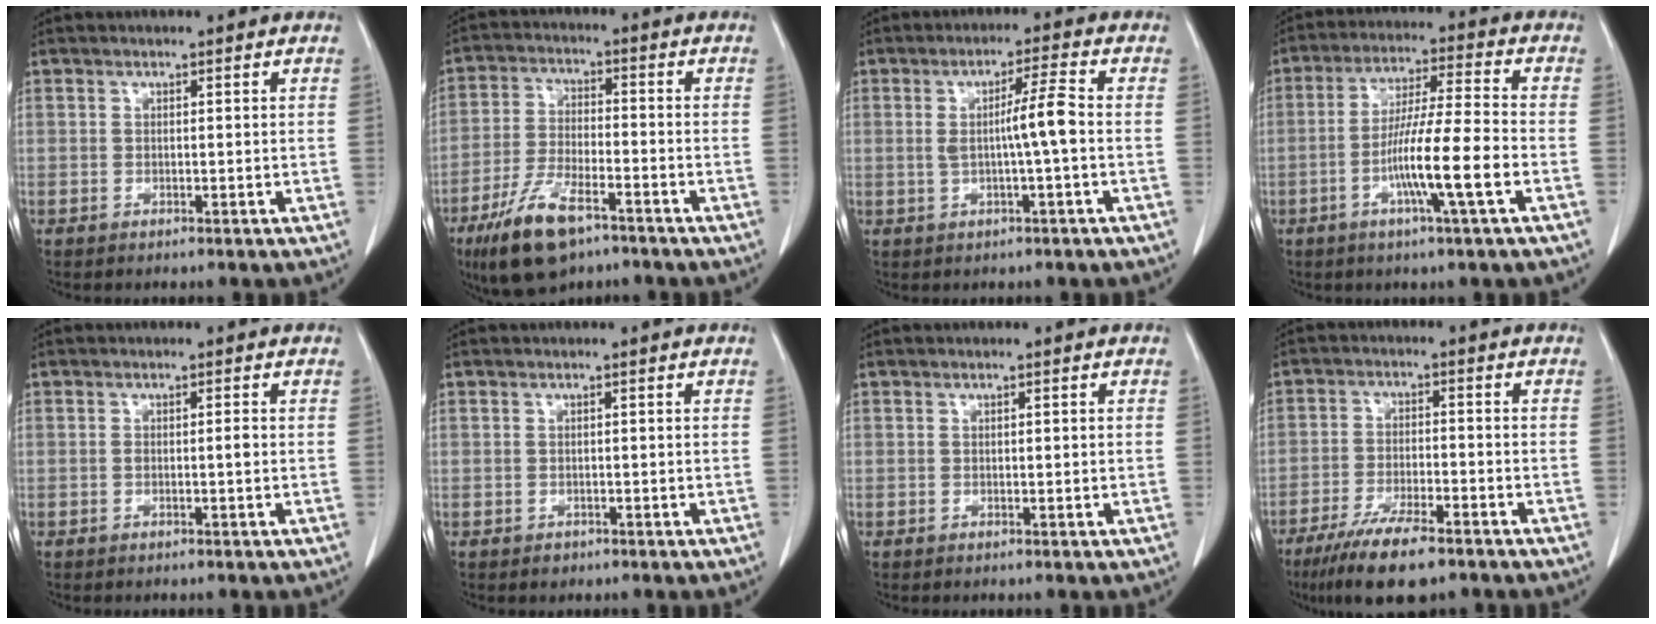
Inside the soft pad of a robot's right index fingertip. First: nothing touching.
{"total": 11.3, "force": [-7.2, 3.6, 8.0], "torque": [-0.165, -0.017, -0.127]}
{"total": 5.5, "force": [-0.2, -0.4, 5.4], "torque": [-0.092, 0.006, -0.003]}
{"total": 11.1, "force": [-3.6, -0.5, 10.4], "torque": [-0.190, -0.004, -0.069]}
{"total": 1.2, "force": [-0.2, 0.1, 1.2], "torque": [-0.020, 0.000, -0.002]}
{"total": 1.0, "force": [-0.6, 0.8, 0.2], "torque": [-0.003, 0.002, -0.005]}
{"total": 0.6, "force": [-0.1, 0.0, 0.6], "torque": [-0.013, 0.001, 0.002]}
{"total": 10.7, "force": [-7.7, 2.0, 7.1], "torque": [-0.123, -0.023, -0.126]}